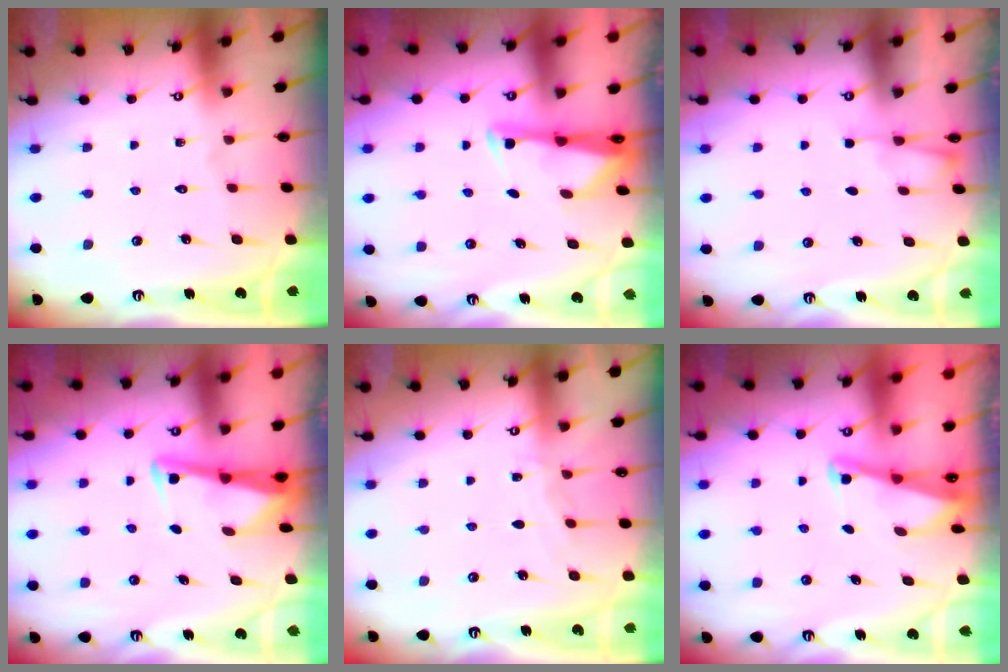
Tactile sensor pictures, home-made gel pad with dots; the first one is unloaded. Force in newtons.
{"total": 2.7, "press": 2.6, "slide": 0.4}
{"total": 2.4, "press": 2.4, "slide": 0.4}
{"total": 3.1, "press": 3.1, "slide": 0.3}
{"total": 4.3, "press": 4.3, "slide": 0.5}
{"total": 2.0, "press": 2.0, "slide": 0.3}